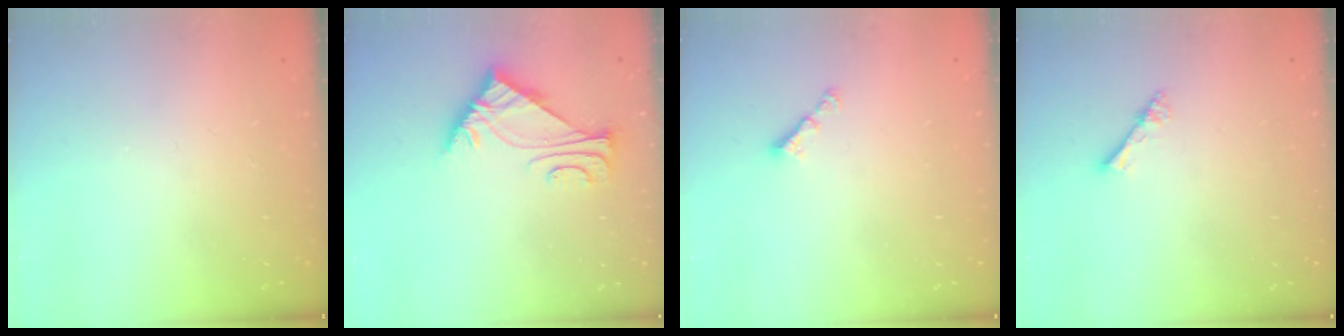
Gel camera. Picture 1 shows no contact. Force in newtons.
{"total": 6.0, "press": 5.9, "slide": 0.5}
{"total": 2.9, "press": 2.9, "slide": 0.3}
{"total": 1.8, "press": 1.8, "slide": 0.1}